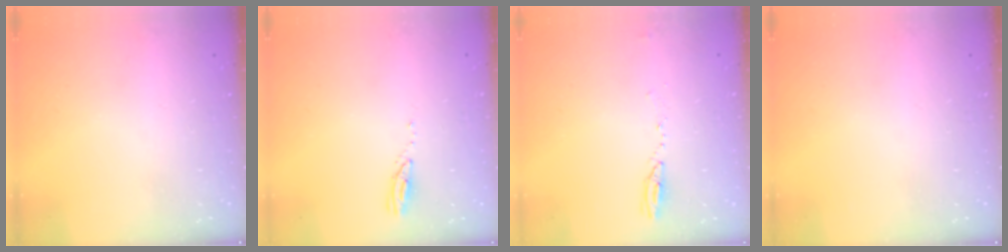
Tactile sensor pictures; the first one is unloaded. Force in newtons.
{"total": 3.0, "press": 2.9, "slide": 0.3}
{"total": 3.9, "press": 3.8, "slide": 1.2}
{"total": 0.0}